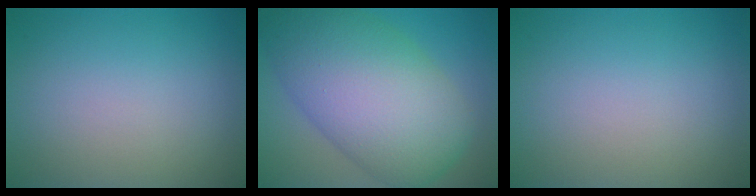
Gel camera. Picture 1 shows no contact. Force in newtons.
{"total": 12.7, "press": 12.7, "slide": 0.4}
{"total": 0.0}